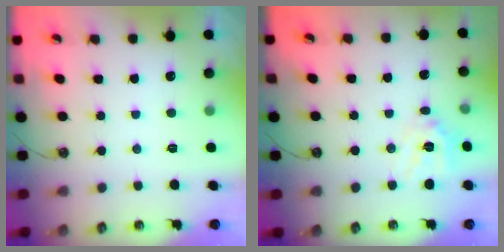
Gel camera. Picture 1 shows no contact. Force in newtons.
{"total": 11.8, "press": 11.7, "slide": 1.2}